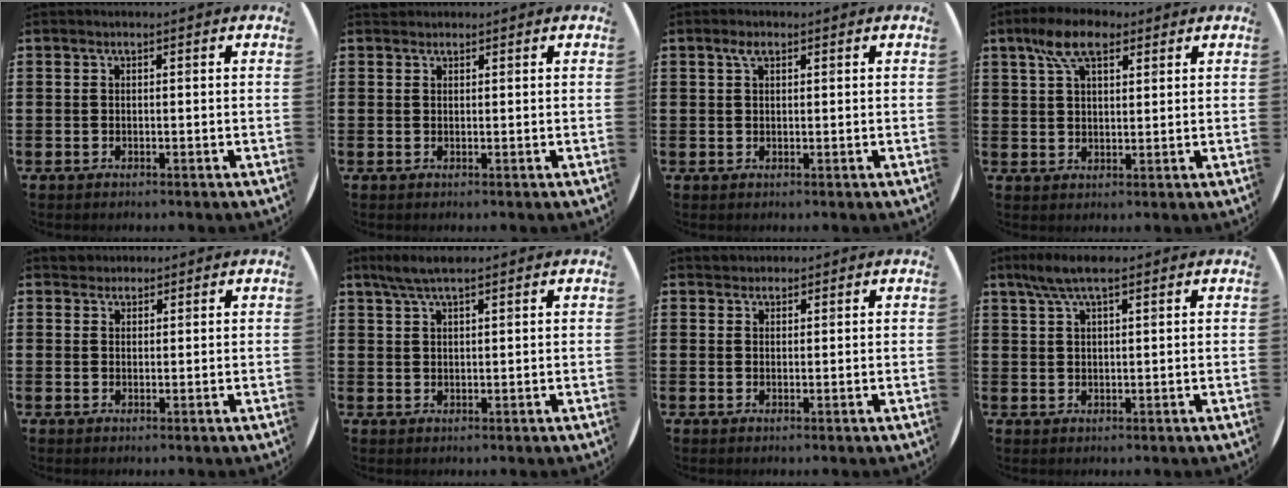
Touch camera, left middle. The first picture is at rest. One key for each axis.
{"total": 0.6, "fx": 0.5, "fy": 0.2, "fz": -0.1, "tx": 0.002, "ty": 0.004, "tz": 0.011}
{"total": 1.7, "fx": 1.0, "fy": 0.8, "fz": 1.1, "tx": -0.017, "ty": 0.002, "tz": 0.015}
{"total": 7.2, "fx": 4.6, "fy": 3.4, "fz": 4.4, "tx": -0.084, "ty": 0.003, "tz": 0.081}
{"total": 1.7, "fx": 1.6, "fy": 0.7, "fz": -0.1, "tx": 0.006, "ty": 0.002, "tz": 0.031}
{"total": 3.8, "fx": 2.9, "fy": 0.6, "fz": 2.3, "tx": -0.051, "ty": 0.002, "tz": 0.053}
{"total": 1.3, "fx": 1.3, "fy": 0.4, "fz": -0.2, "tx": 0.008, "ty": 0.000, "tz": 0.024}
{"total": 4.8, "fx": 3.3, "fy": 1.1, "fz": 3.3, "tx": -0.072, "ty": 0.008, "tz": 0.059}